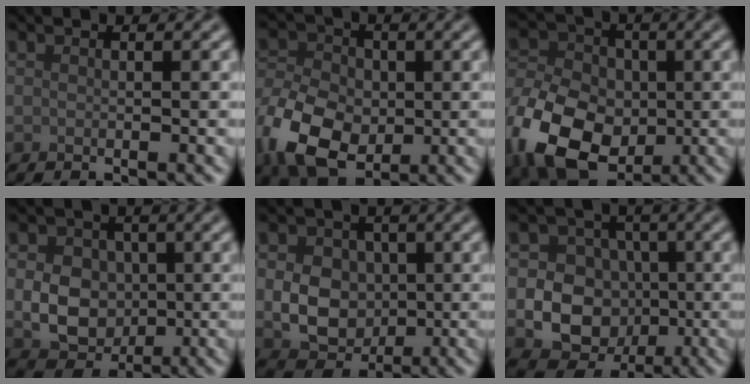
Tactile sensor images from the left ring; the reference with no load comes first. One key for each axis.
{"total": 9.2, "fx": -2.6, "fy": 6.5, "fz": 5.9, "tx": -0.135, "ty": -0.014, "tz": -0.057}
{"total": 12.0, "fx": -4.1, "fy": 8.4, "fz": 7.5, "tx": -0.158, "ty": -0.021, "tz": -0.084}
{"total": 5.9, "fx": -0.3, "fy": 4.7, "fz": 3.5, "tx": -0.052, "ty": -0.003, "tz": -0.013}
{"total": 6.0, "fx": -0.3, "fy": 4.7, "fz": 3.6, "tx": -0.052, "ty": -0.002, "tz": -0.012}
{"total": 7.5, "fx": -1.1, "fy": 6.6, "fz": 3.4, "tx": -0.030, "ty": 0.000, "tz": -0.040}